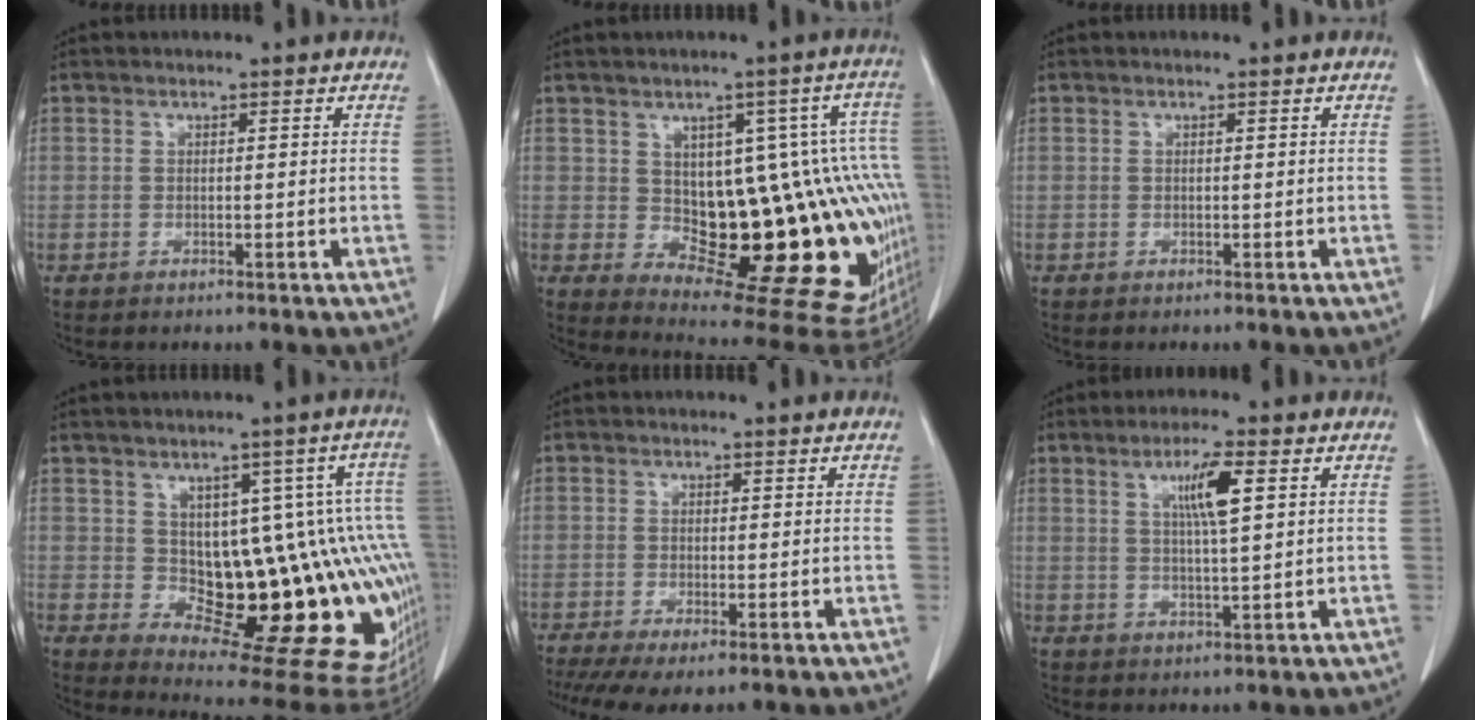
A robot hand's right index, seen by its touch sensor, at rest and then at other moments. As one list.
[{"total": 19.1, "force": [-1.3, 6.4, 18.0], "torque": [-0.140, 0.025, 0.007]}, {"total": 0.0}, {"total": 16.8, "force": [-1.0, 6.7, 15.4], "torque": [-0.119, 0.025, 0.008]}, {"total": 5.5, "force": [-3.6, 1.2, 4.0], "torque": [-0.064, -0.015, -0.062]}, {"total": 6.0, "force": [2.2, 0.3, 5.6], "torque": [-0.098, -0.001, 0.038]}]